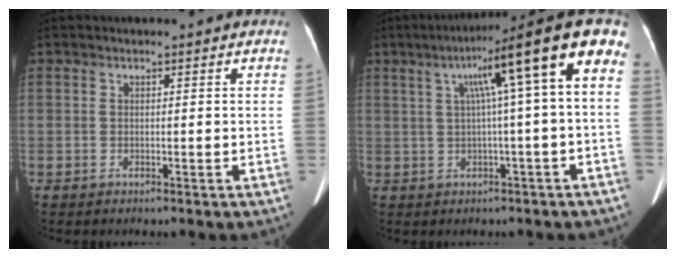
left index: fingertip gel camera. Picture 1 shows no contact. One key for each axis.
{"total": 11.7, "fx": 3.0, "fy": -0.6, "fz": 11.3, "tx": -0.151, "ty": 0.039, "tz": 0.036}